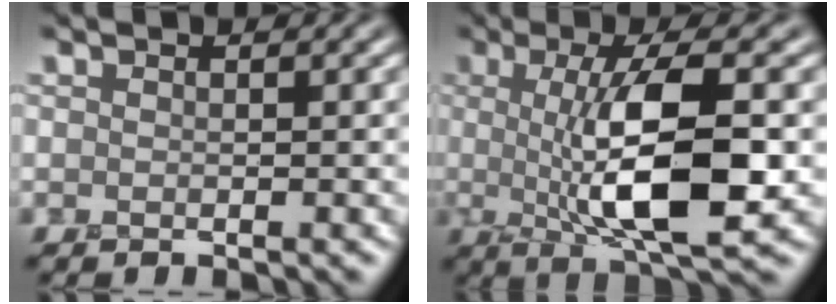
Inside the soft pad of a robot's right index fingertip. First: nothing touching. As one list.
[{"total": 8.6, "force": [0.0, 2.1, 8.4], "torque": [-0.134, -0.004, 0.003]}]